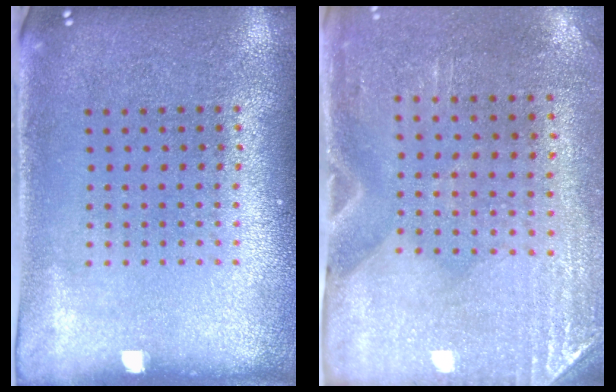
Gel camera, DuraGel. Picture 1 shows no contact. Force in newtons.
{"total": 2.9, "press": 2.5, "slide": 1.4}